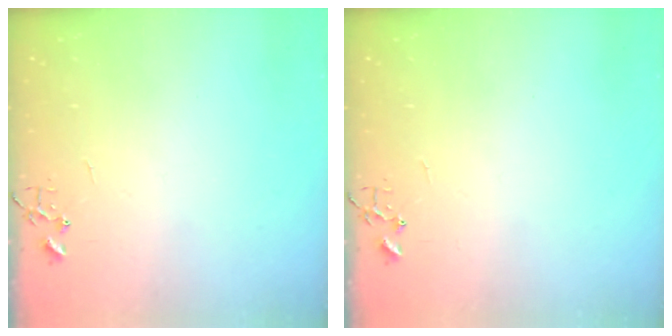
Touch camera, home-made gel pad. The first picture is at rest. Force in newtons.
{"total": 0.0}